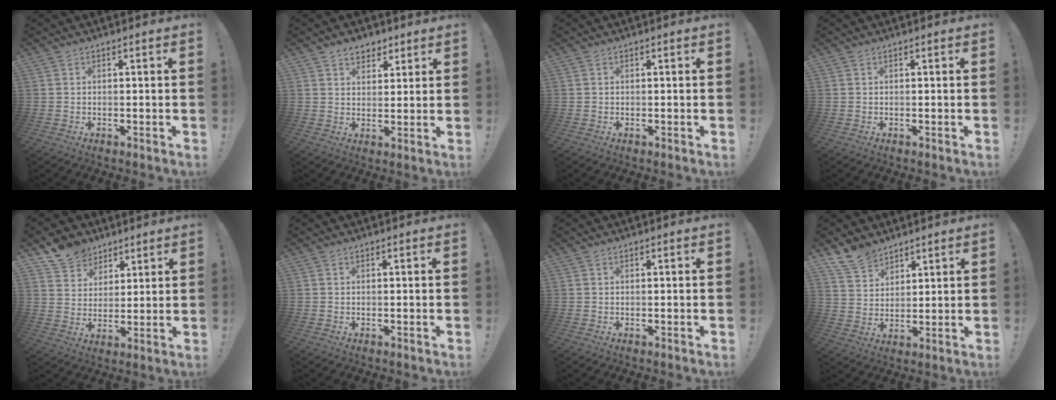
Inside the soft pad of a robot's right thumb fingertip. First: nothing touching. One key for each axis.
{"total": 5.4, "fx": 3.7, "fy": 3.8, "fz": 1.3, "tx": -0.006, "ty": -0.021, "tz": 0.067}
{"total": 0.0}
{"total": 0.0}
{"total": 9.0, "fx": 6.3, "fy": 6.4, "fz": 1.0, "tx": -0.027, "ty": -0.043, "tz": 0.129}
{"total": 0.0}
{"total": 0.0}
{"total": 8.6, "fx": 7.2, "fy": 4.3, "fz": 1.7, "tx": -0.035, "ty": -0.047, "tz": 0.141}